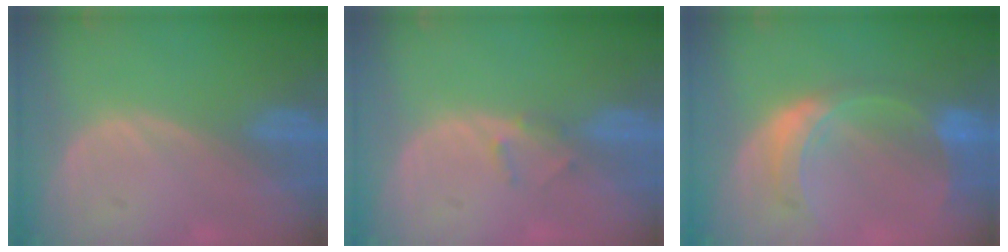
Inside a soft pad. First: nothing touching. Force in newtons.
{"total": 1.3, "press": 1.1, "slide": 0.8}
{"total": 7.7, "press": 6.8, "slide": 3.7}